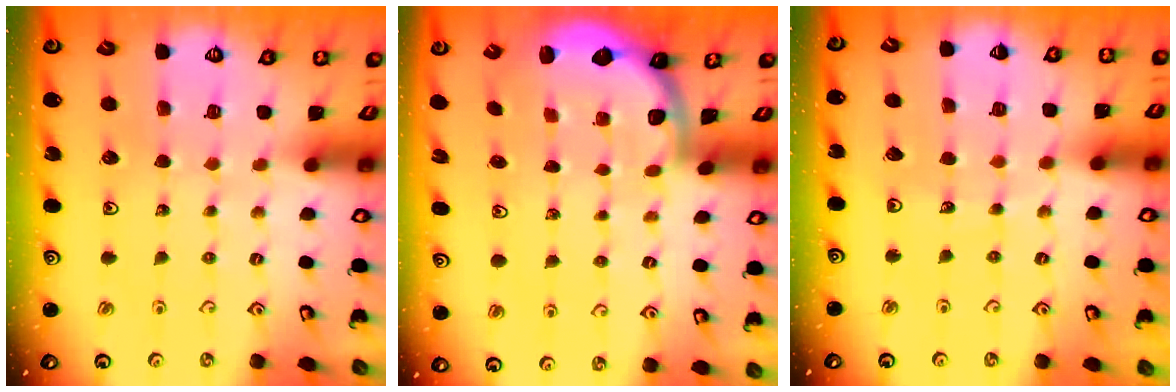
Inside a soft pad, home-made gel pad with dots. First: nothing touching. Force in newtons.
{"total": 2.1, "press": 2.0, "slide": 0.8}
{"total": 2.5, "press": 2.5, "slide": 0.2}